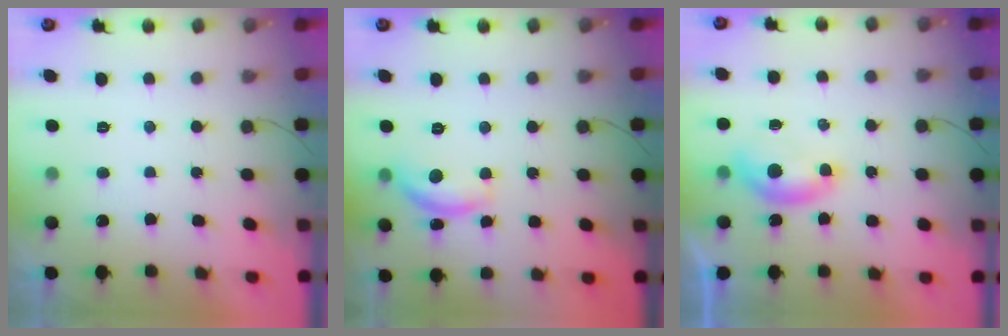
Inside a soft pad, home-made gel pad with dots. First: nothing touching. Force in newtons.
{"total": 10.5, "press": 10.5, "slide": 0.6}
{"total": 6.1, "press": 6.0, "slide": 0.7}